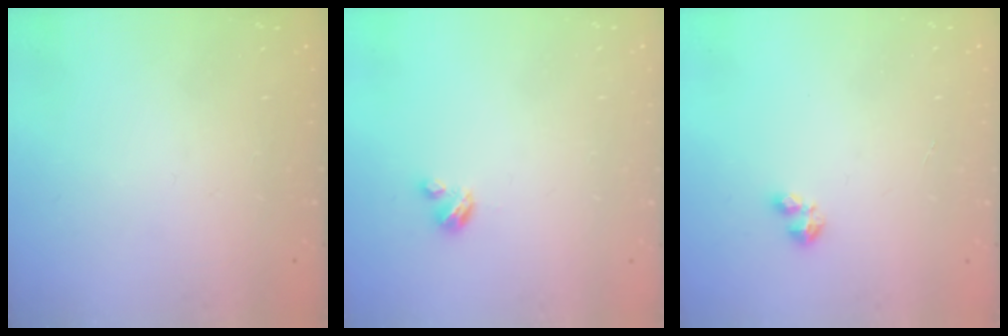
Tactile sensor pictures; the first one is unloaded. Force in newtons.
{"total": 2.9, "press": 2.9, "slide": 0.3}
{"total": 1.9, "press": 1.9, "slide": 0.4}